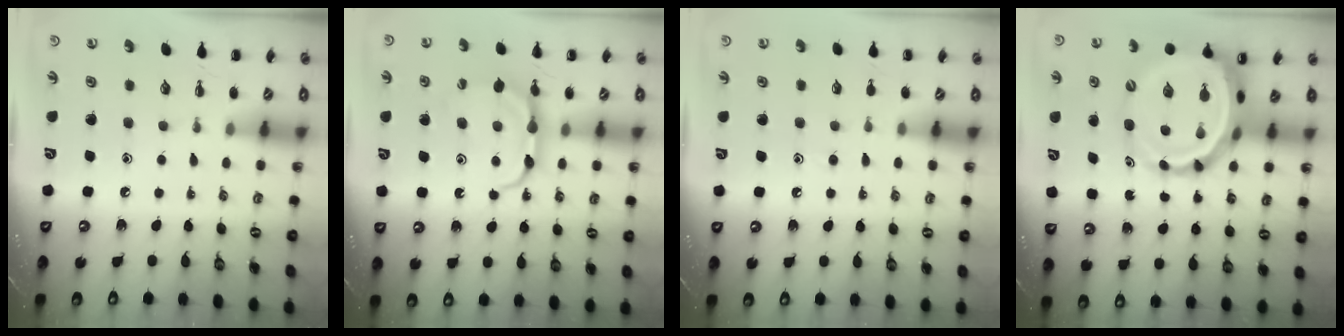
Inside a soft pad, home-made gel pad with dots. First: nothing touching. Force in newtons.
{"total": 7.9, "press": 7.8, "slide": 1.0}
{"total": 5.9, "press": 5.7, "slide": 1.8}
{"total": 9.2, "press": 8.7, "slide": 2.8}